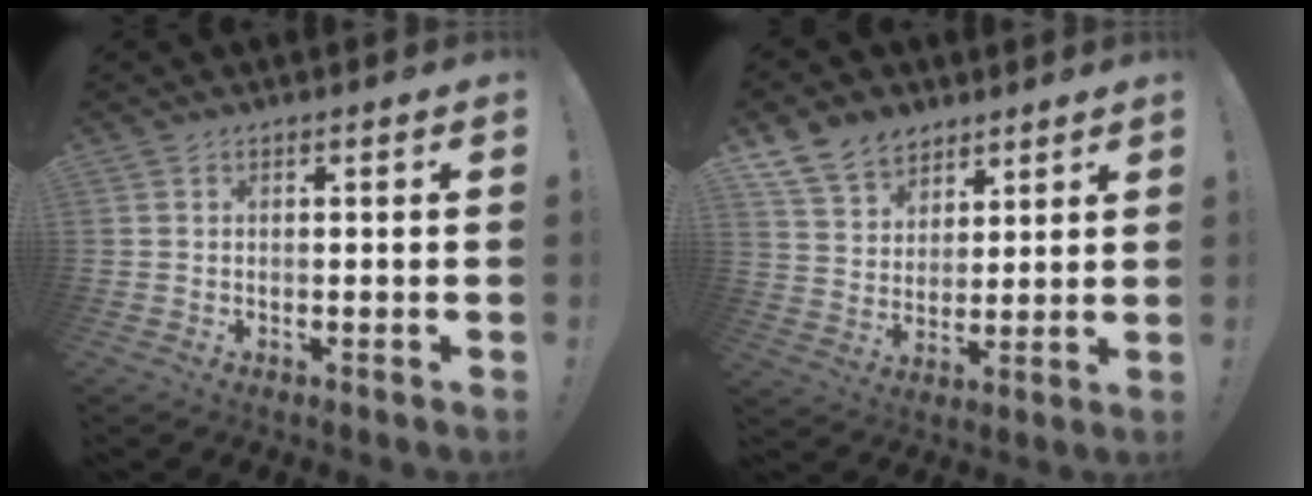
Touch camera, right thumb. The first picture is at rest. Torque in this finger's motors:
{"motor_torque": [0.04, 0.10, 0.18, 0.17, 0.00]}